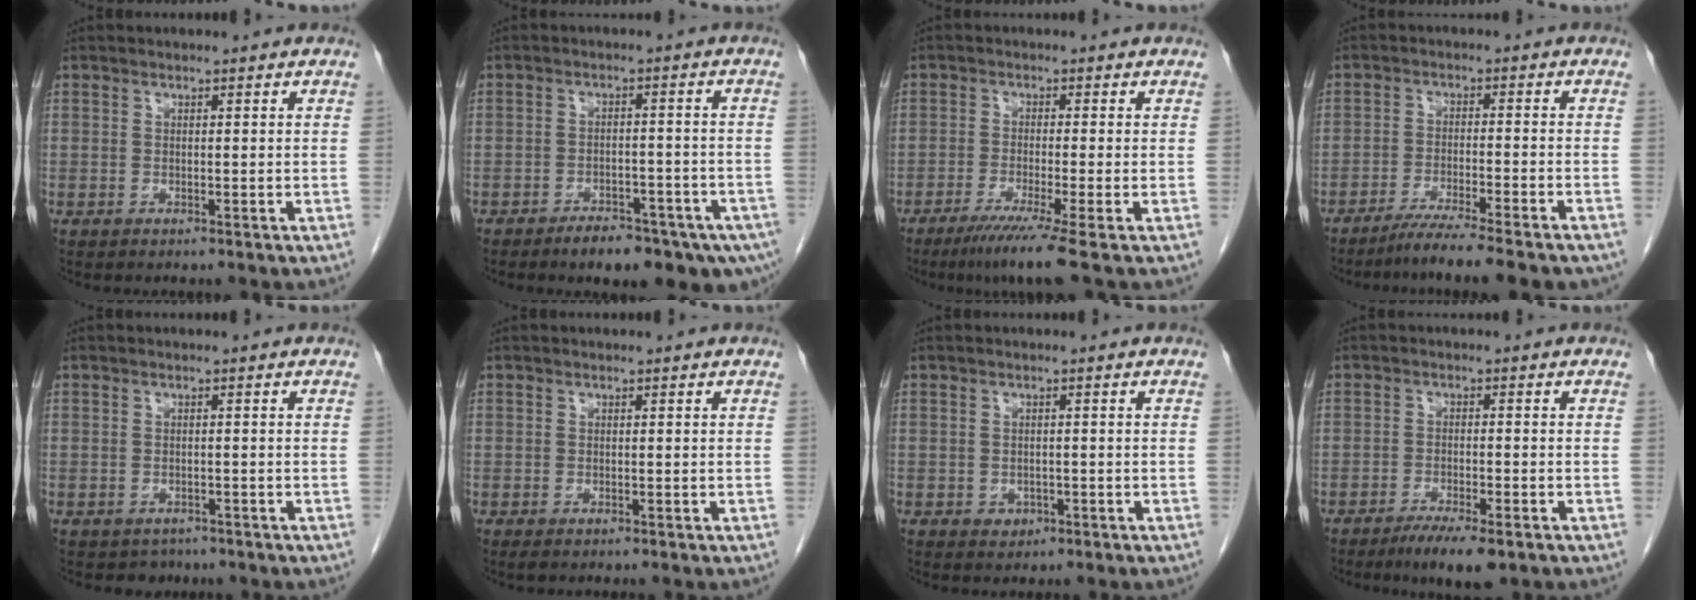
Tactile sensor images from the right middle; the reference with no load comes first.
{"total": 10.8, "force": [-7.7, 3.8, 6.6], "torque": [-0.071, 0.006, -0.108]}
{"total": 6.7, "force": [-4.5, -1.6, 4.7], "torque": [-0.074, -0.023, -0.081]}
{"total": 10.3, "force": [-8.7, -0.1, 5.5], "torque": [-0.070, -0.023, -0.132]}
{"total": 2.0, "force": [-1.4, 1.4, 0.0], "torque": [-0.008, 0.003, -0.019]}
{"total": 0.6, "force": [-0.4, 0.2, 0.4], "torque": [-0.008, -0.001, -0.005]}
{"total": 1.5, "force": [-0.6, 1.3, 0.5], "torque": [-0.009, 0.003, -0.002]}
{"total": 5.8, "force": [-3.9, 1.1, 4.2], "torque": [-0.068, -0.011, -0.058]}